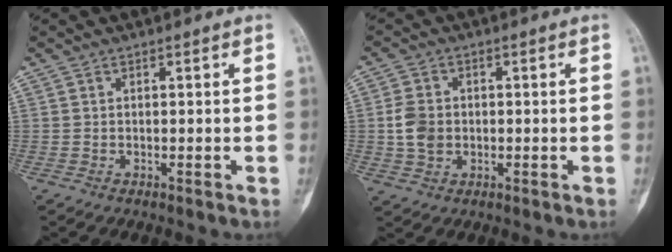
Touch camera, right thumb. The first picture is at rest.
{"total": 5.5, "force": [-0.1, 4.3, 3.4], "torque": [-0.057, 0.004, -0.002]}